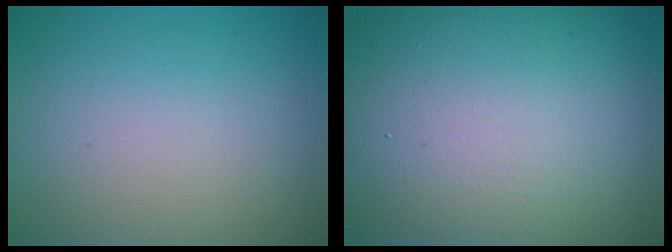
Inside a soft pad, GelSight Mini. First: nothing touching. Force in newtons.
{"total": 20.5, "press": 20.5, "slide": 1.1}